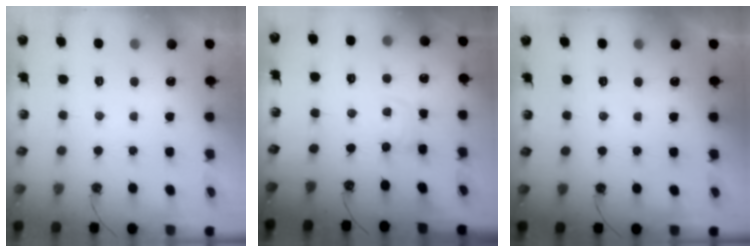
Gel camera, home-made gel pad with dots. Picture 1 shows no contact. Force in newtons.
{"total": 1.6, "press": 1.6, "slide": 0.2}
{"total": 0.0}